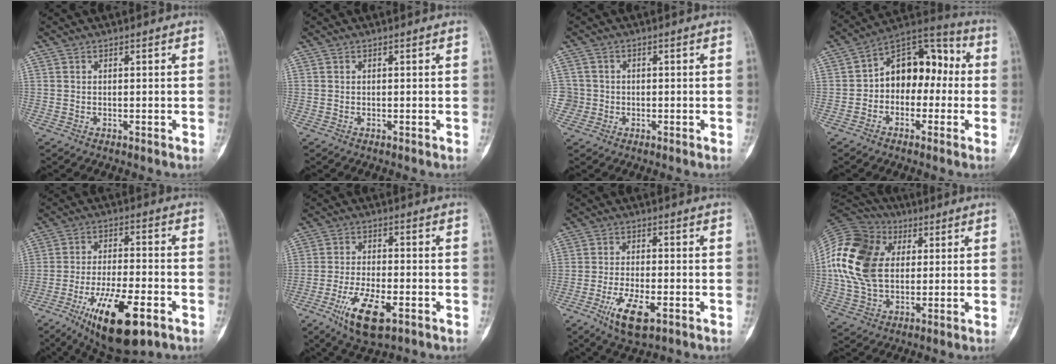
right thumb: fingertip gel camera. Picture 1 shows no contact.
{"total": 0.0}
{"total": 3.0, "force": [-0.5, 3.0, -0.2], "torque": [0.025, 0.010, -0.015]}
{"total": 13.1, "force": [-0.5, 9.0, 9.5], "torque": [-0.098, 0.051, -0.027]}
{"total": 16.4, "force": [-8.2, 5.6, 13.0], "torque": [-0.219, 0.027, -0.125]}
{"total": 10.7, "force": [-5.0, 4.1, 8.5], "torque": [-0.159, 0.008, -0.082]}
{"total": 8.3, "force": [-3.8, 3.1, 6.6], "torque": [-0.125, 0.005, -0.064]}
{"total": 19.8, "force": [3.3, 14.0, 13.7], "torque": [-0.270, 0.007, 0.059]}